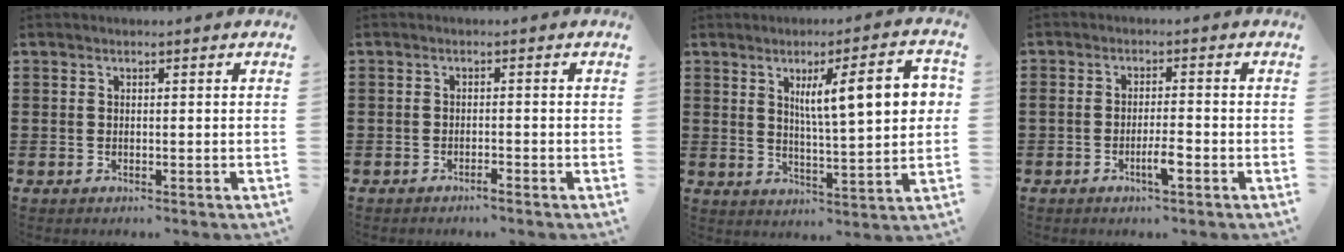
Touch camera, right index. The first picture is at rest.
{"total": 1.1, "force": [-1.0, -0.1, 0.5], "torque": [-0.011, -0.003, -0.019]}
{"total": 11.0, "force": [3.3, 2.0, 10.2], "torque": [-0.170, 0.004, 0.048]}
{"total": 3.5, "force": [-1.9, 0.4, 3.0], "torque": [-0.050, 0.003, -0.034]}